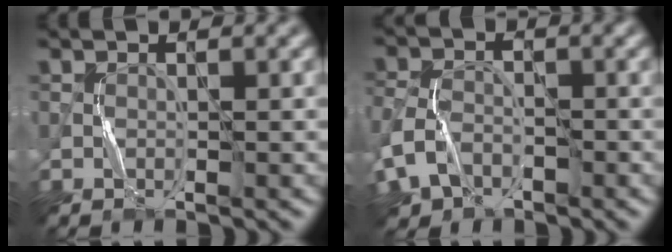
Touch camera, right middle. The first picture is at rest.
{"total": 4.7, "force": [-2.2, 3.3, 2.4], "torque": [-0.060, -0.004, -0.050]}